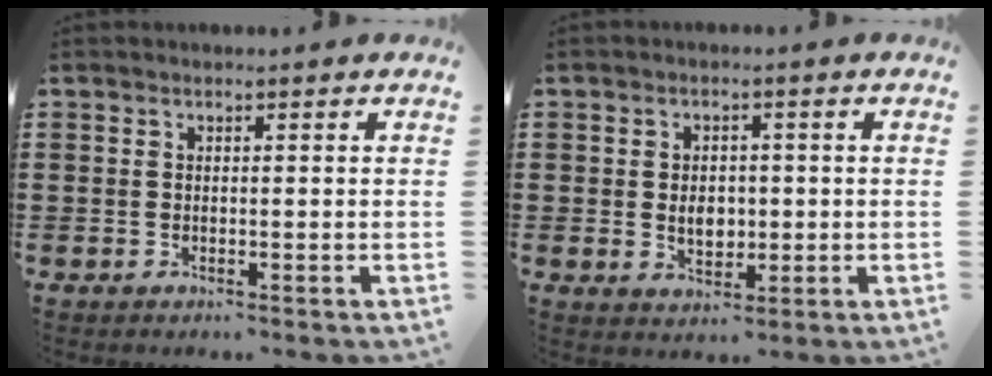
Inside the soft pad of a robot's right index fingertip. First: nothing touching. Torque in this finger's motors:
{"motor_torque": [1.07, 1.07, 0.17, 0.08]}